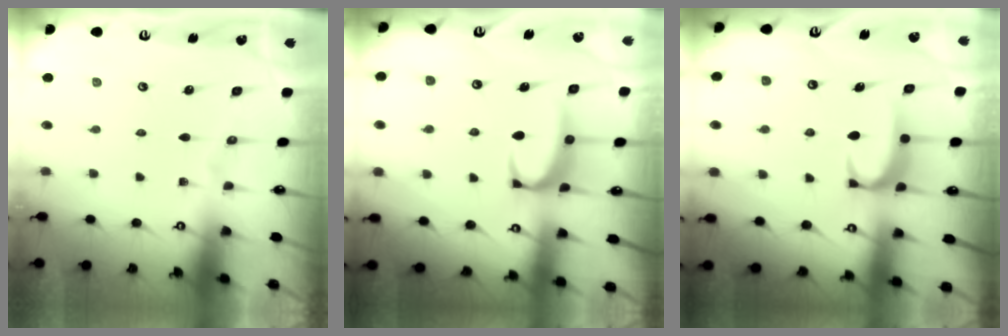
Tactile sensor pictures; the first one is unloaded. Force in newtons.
{"total": 2.3, "press": 2.3, "slide": 0.6}
{"total": 1.8, "press": 1.7, "slide": 0.4}